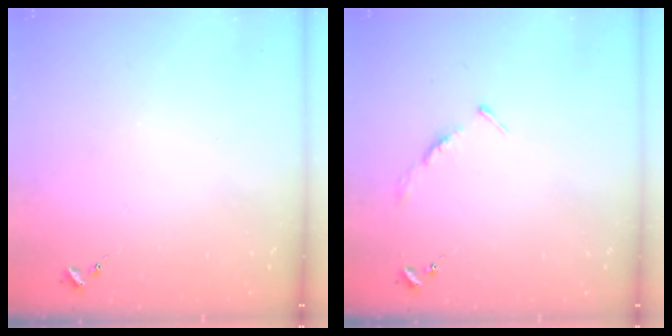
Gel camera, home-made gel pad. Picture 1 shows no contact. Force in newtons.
{"total": 3.5, "press": 3.5, "slide": 0.3}